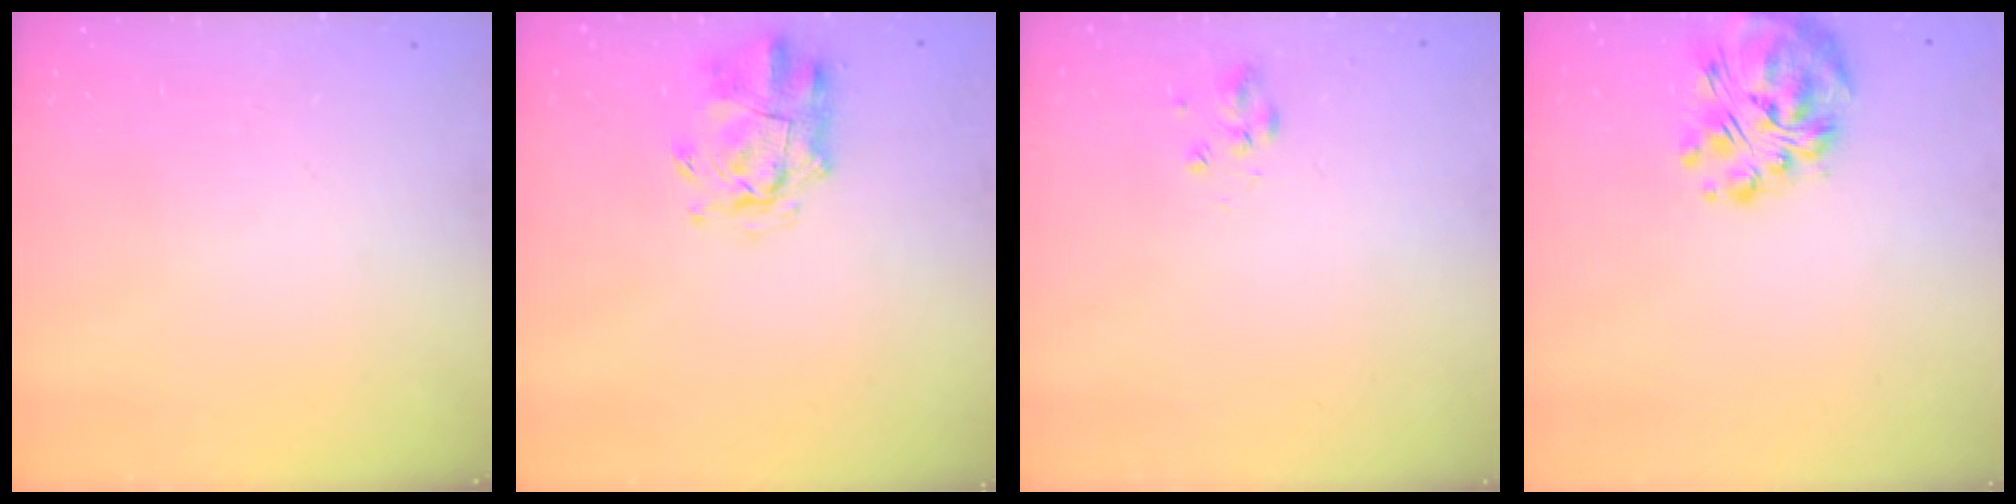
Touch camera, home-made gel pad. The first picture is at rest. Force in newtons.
{"total": 3.4, "press": 3.1, "slide": 1.5}
{"total": 3.0, "press": 2.9, "slide": 0.8}
{"total": 11.2, "press": 10.8, "slide": 3.3}